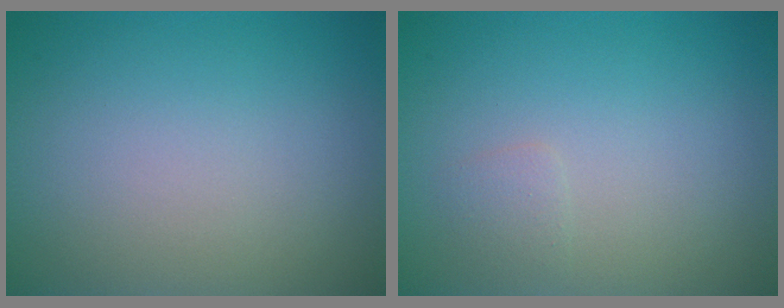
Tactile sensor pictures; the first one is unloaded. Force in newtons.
{"total": 0.8, "press": 0.8, "slide": 0.1}